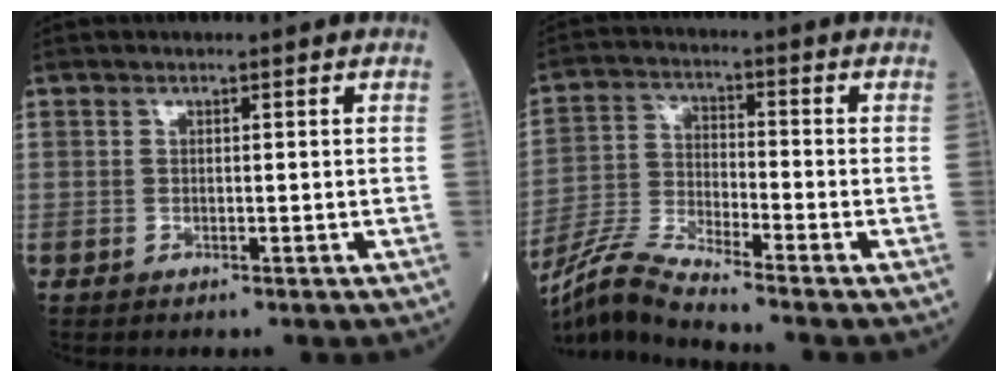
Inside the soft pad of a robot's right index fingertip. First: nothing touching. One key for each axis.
{"total": 8.7, "fx": -7.9, "fy": -1.5, "fz": 3.3, "tx": -0.078, "ty": -0.023, "tz": -0.157}